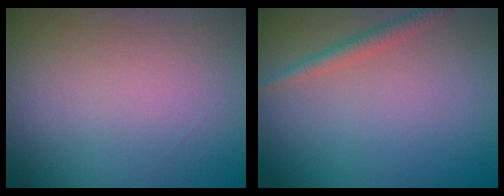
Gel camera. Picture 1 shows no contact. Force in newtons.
{"total": 1.6, "press": 1.6, "slide": 0.0}